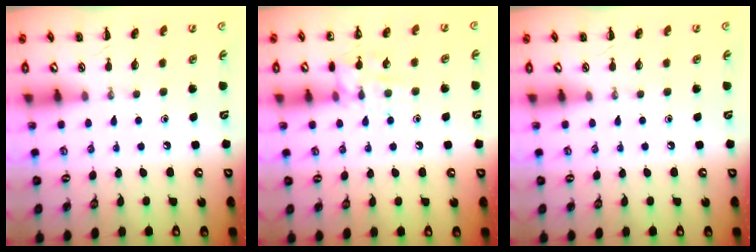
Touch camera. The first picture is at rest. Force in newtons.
{"total": 9.4, "press": 9.4, "slide": 1.1}
{"total": 0.0}